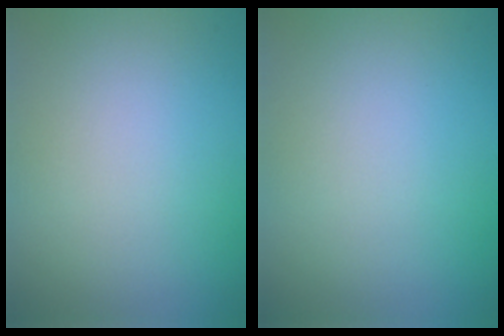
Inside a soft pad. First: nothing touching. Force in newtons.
{"total": 0.0}